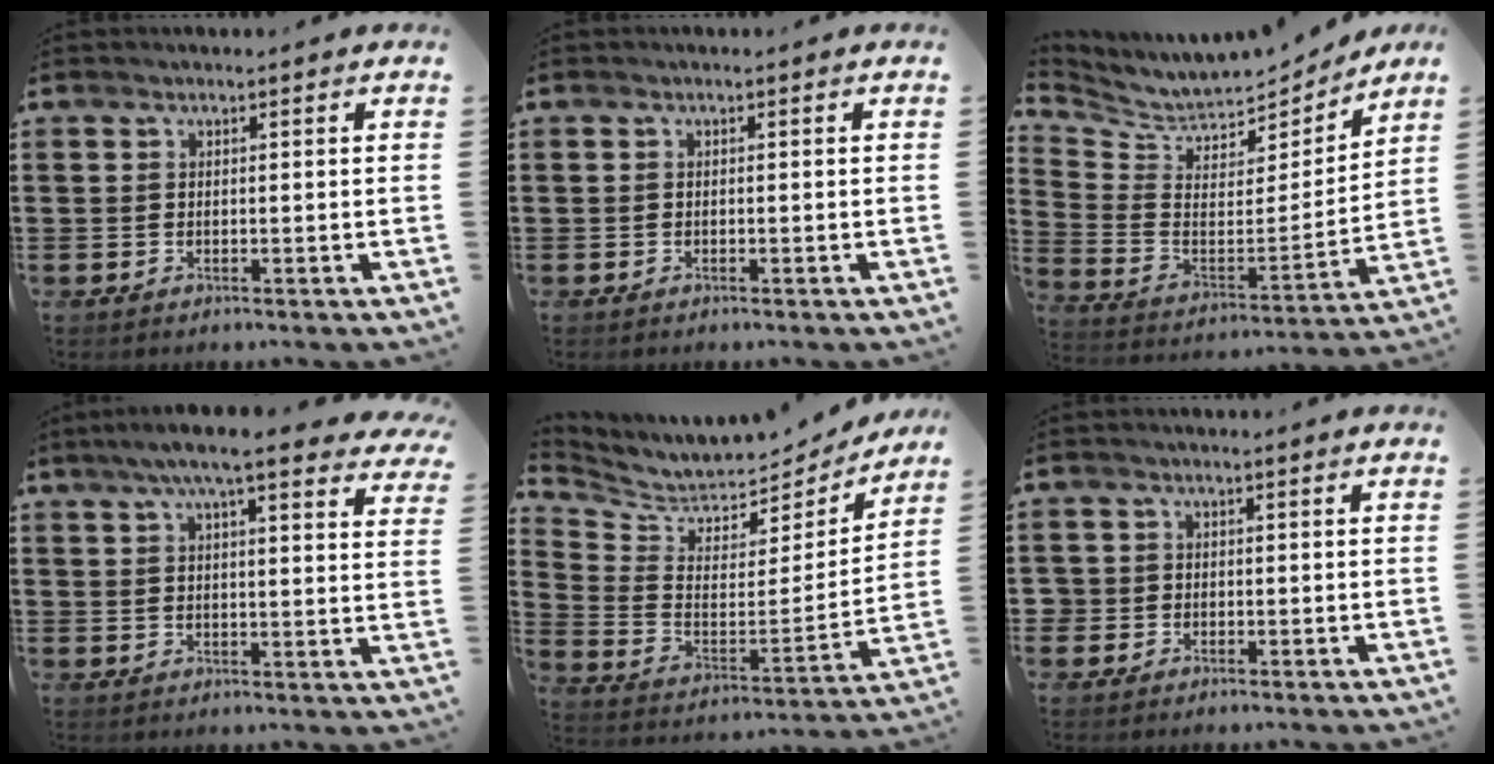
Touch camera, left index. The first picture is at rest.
{"total": 0.0}
{"total": 6.4, "force": [6.0, 1.8, 1.1], "torque": [-0.061, -0.050, 0.103]}
{"total": 7.4, "force": [5.9, 0.4, 4.4], "torque": [-0.094, -0.014, 0.103]}
{"total": 5.7, "force": [5.5, 1.4, 0.8], "torque": [-0.052, -0.053, 0.093]}
{"total": 1.4, "force": [-0.2, 1.4, 0.2], "torque": [-0.011, 0.005, -0.007]}